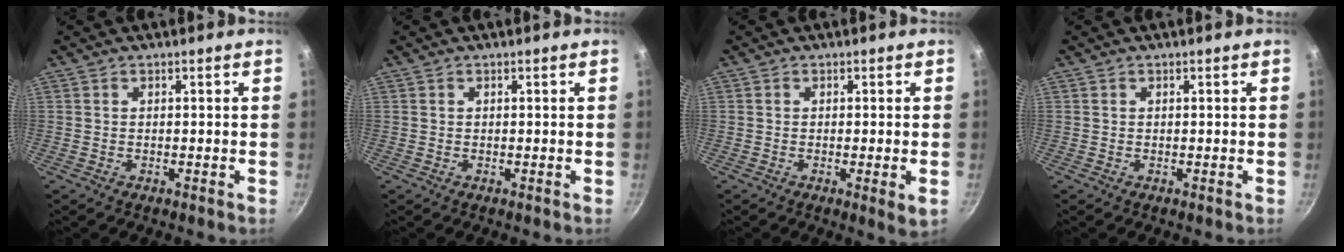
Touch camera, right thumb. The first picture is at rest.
{"total": 0.0}
{"total": 3.2, "force": [-0.6, 0.3, 3.1], "torque": [-0.052, -0.012, -0.009]}
{"total": 0.0}